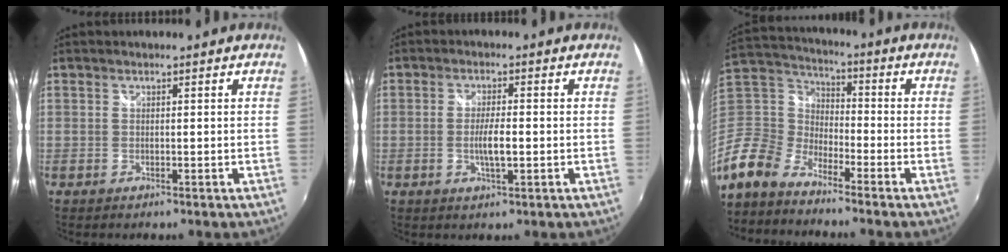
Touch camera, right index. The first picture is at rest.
{"total": 4.2, "force": [-0.8, 0.9, 4.0], "torque": [-0.076, -0.004, -0.014]}
{"total": 13.4, "force": [-9.8, 7.5, 5.3], "torque": [-0.145, 0.008, -0.212]}